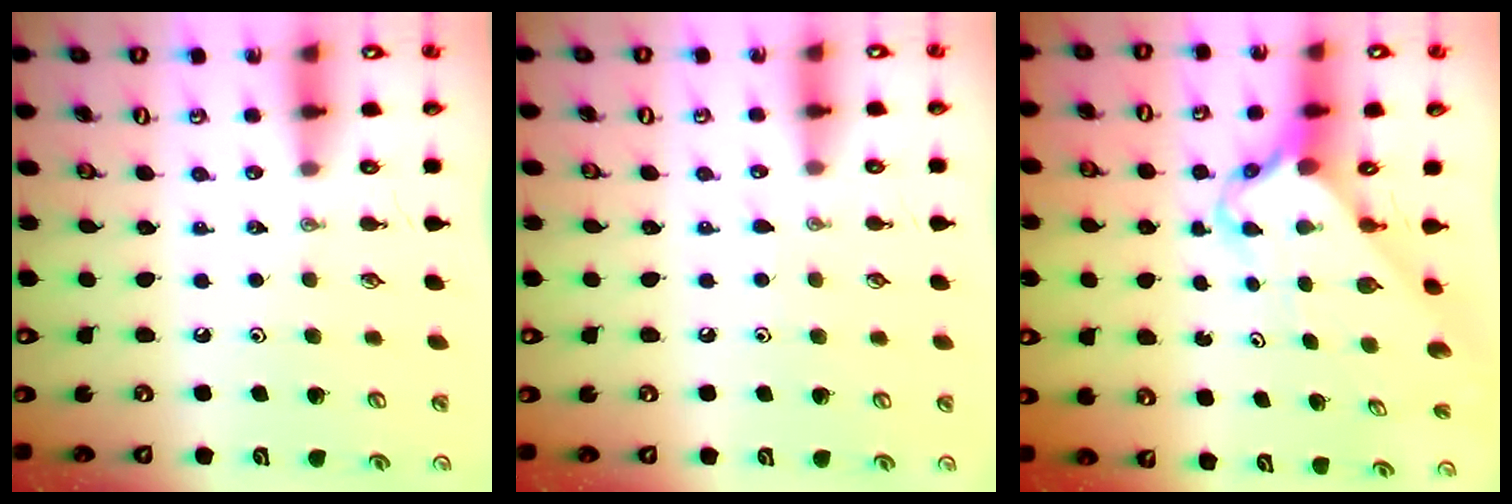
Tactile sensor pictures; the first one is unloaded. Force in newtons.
{"total": 3.9, "press": 3.9, "slide": 0.2}
{"total": 3.8, "press": 3.7, "slide": 0.5}